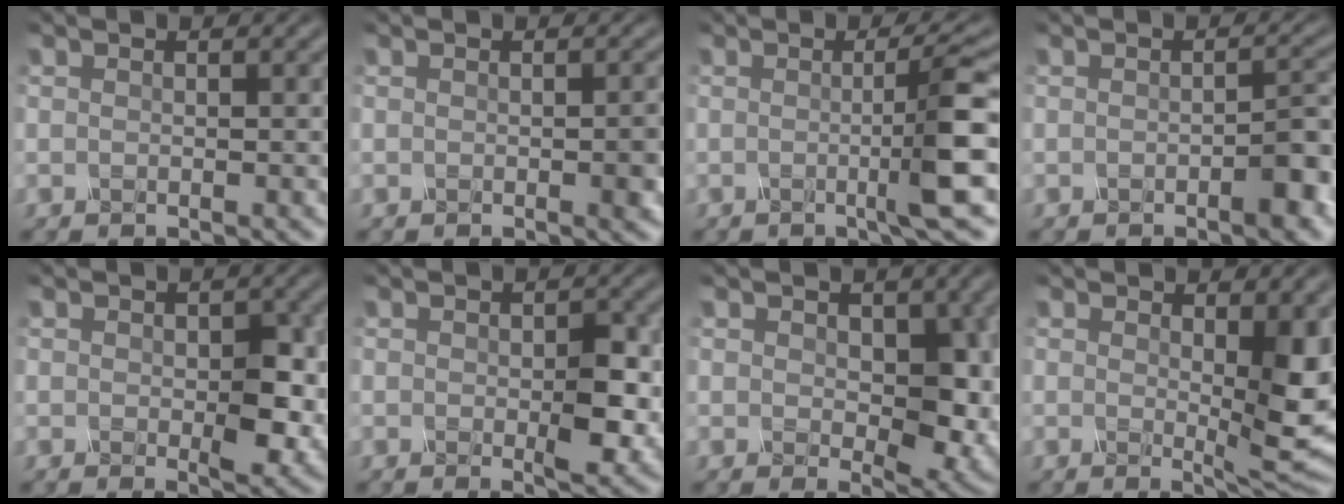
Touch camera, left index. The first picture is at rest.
{"total": 1.5, "force": [-0.6, 0.2, 1.4], "torque": [-0.025, 0.002, -0.003]}
{"total": 4.5, "force": [-0.6, 0.0, 4.5], "torque": [-0.070, 0.000, -0.014]}
{"total": 2.9, "force": [-1.7, 0.4, 2.3], "torque": [-0.040, 0.004, -0.026]}
{"total": 3.5, "force": [-0.5, 1.7, 3.1], "torque": [-0.056, -0.002, -0.001]}
{"total": 3.3, "force": [-0.6, 1.2, 2.9], "torque": [-0.057, 0.000, -0.003]}
{"total": 5.7, "force": [-0.1, 3.4, 4.6], "torque": [-0.074, -0.004, 0.005]}
{"total": 6.4, "force": [0.2, 1.7, 6.2], "torque": [-0.108, -0.010, 0.012]}